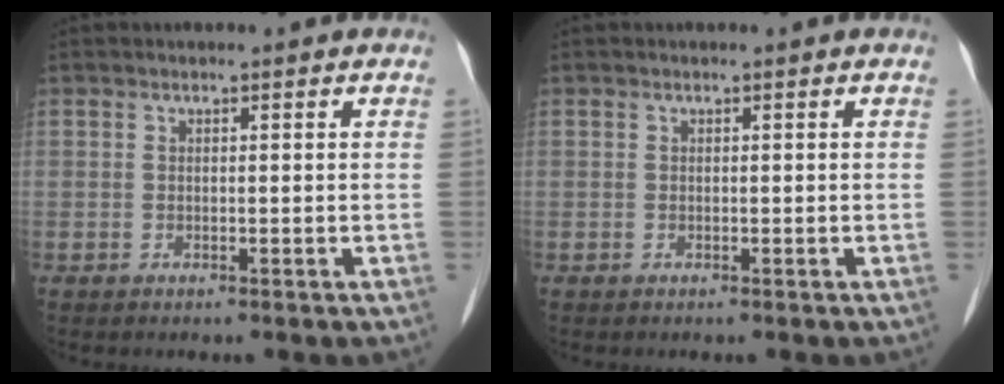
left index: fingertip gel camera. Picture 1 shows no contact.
{"total": 0.0}